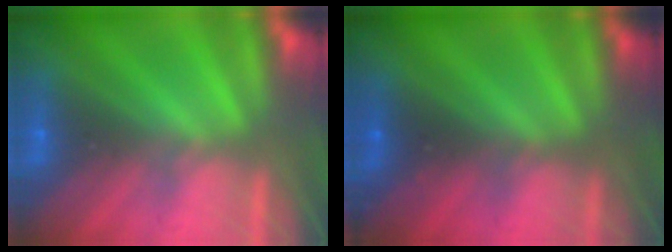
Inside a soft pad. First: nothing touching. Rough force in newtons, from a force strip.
{"total": 2.3}